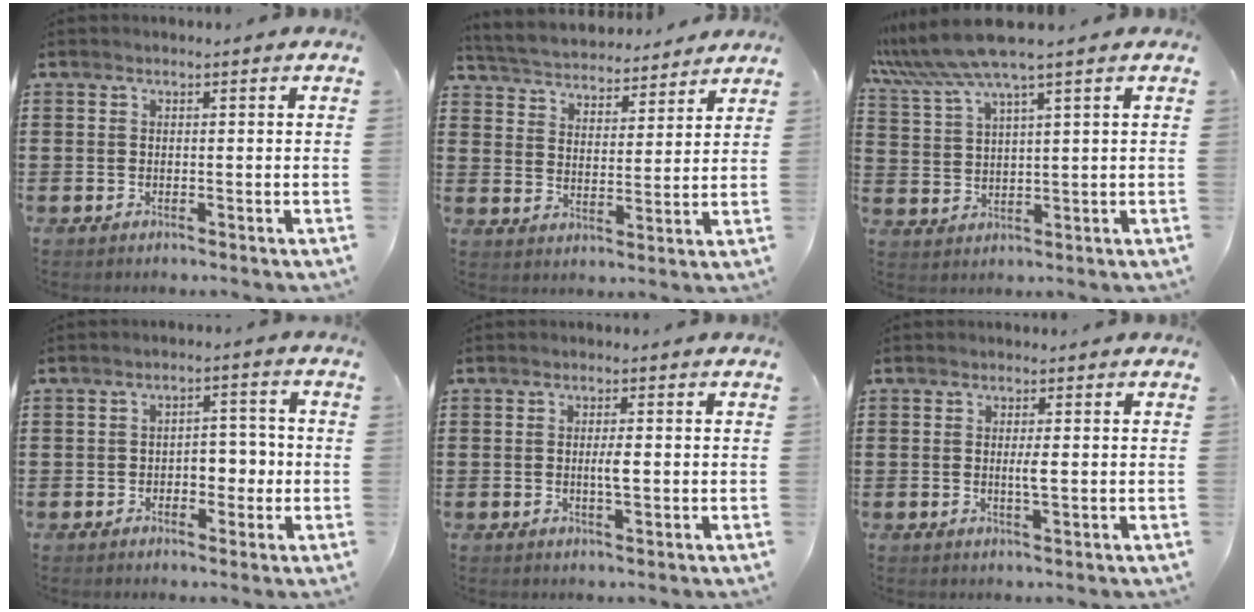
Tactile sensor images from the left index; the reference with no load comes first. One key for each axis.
{"total": 4.1, "fx": 4.1, "fy": 0.3, "fz": -0.1, "tx": -0.024, "ty": -0.030, "tz": 0.067}
{"total": 6.6, "fx": 5.0, "fy": -0.4, "fz": 4.2, "tx": -0.105, "ty": -0.022, "tz": 0.086}
{"total": 4.2, "fx": -1.1, "fy": 2.7, "fz": 3.0, "tx": -0.045, "ty": 0.002, "tz": -0.029}
{"total": 2.3, "fx": -0.1, "fy": 0.5, "fz": 2.3, "tx": -0.043, "ty": -0.002, "tz": -0.003}
{"total": 2.0, "fx": 0.0, "fy": 0.2, "fz": 2.0, "tx": -0.040, "ty": -0.003, "tz": -0.002}